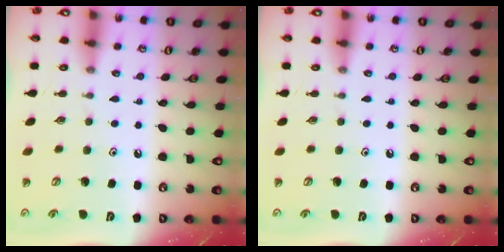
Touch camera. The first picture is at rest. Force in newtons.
{"total": 0.0}